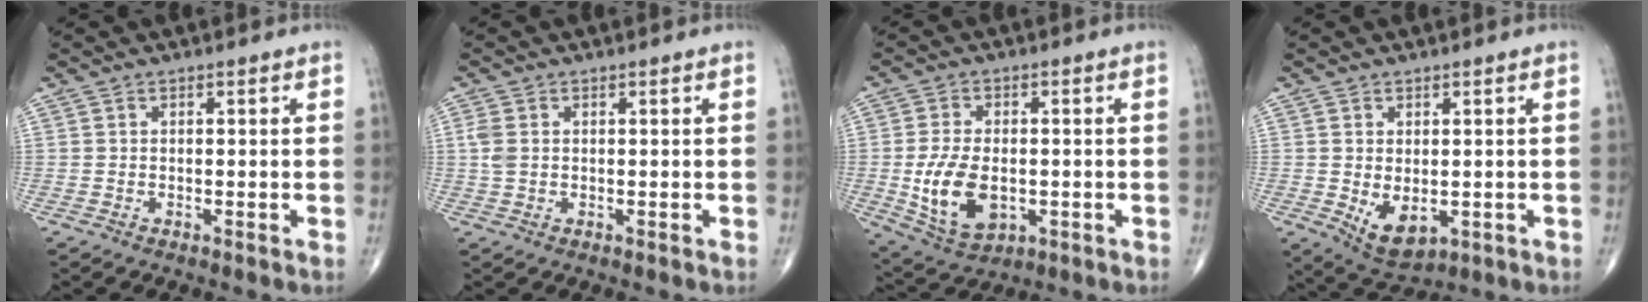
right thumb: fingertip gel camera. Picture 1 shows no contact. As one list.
[{"total": 2.6, "force": [0.3, 1.8, 1.9], "torque": [-0.056, 0.003, 0.006]}, {"total": 11.7, "force": [-1.7, 7.1, 9.2], "torque": [-0.166, -0.007, -0.017]}, {"total": 6.8, "force": [-1.0, 4.1, 5.4], "torque": [-0.076, -0.011, 0.002]}]